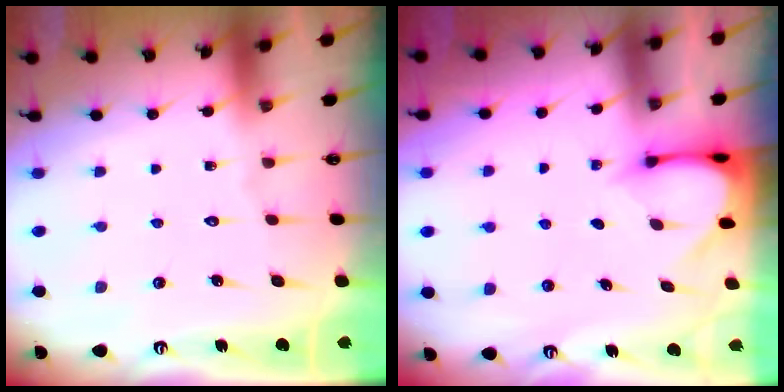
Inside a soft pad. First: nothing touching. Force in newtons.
{"total": 3.3, "press": 3.3, "slide": 0.3}